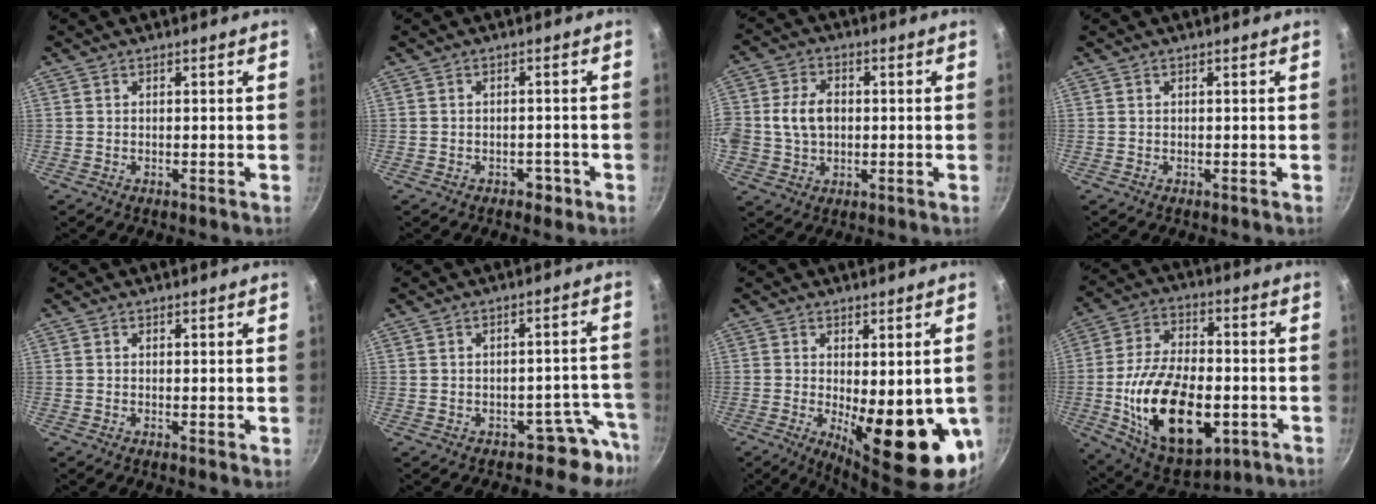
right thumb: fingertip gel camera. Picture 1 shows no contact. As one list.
[{"total": 2.4, "force": [-1.4, 1.7, 1.0], "torque": [0.003, 0.020, -0.007]}, {"total": 8.2, "force": [0.2, 6.3, 5.2], "torque": [-0.081, 0.014, -0.005]}, {"total": 0.0}, {"total": 0.8, "force": [0.1, 0.2, 0.7], "torque": [-0.009, -0.004, -0.001]}, {"total": 5.7, "force": [-4.1, 3.8, 0.8], "torque": [0.065, 0.064, -0.050]}, {"total": 15.8, "force": [-2.4, 5.6, 14.6], "torque": [-0.176, -0.025, -0.017]}, {"total": 23.2, "force": [-5.1, 13.0, 18.5], "torque": [-0.314, 0.018, -0.074]}]